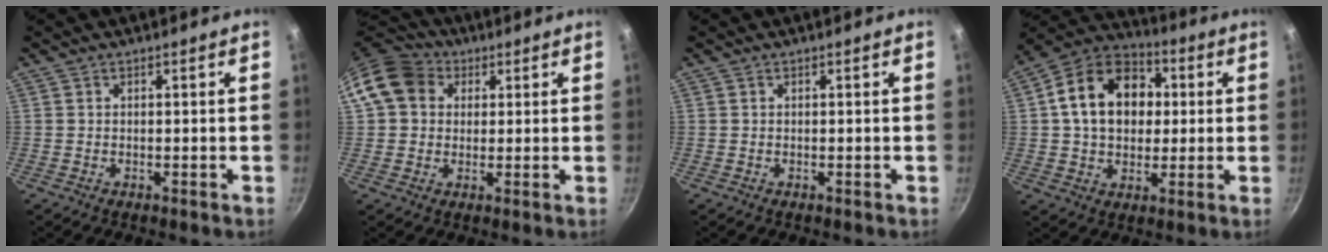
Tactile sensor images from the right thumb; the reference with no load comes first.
{"total": 11.0, "force": [3.2, 9.1, 5.2], "torque": [-0.072, 0.021, 0.042]}
{"total": 0.0}
{"total": 17.3, "force": [2.6, 13.0, 11.1], "torque": [-0.158, 0.025, 0.031]}